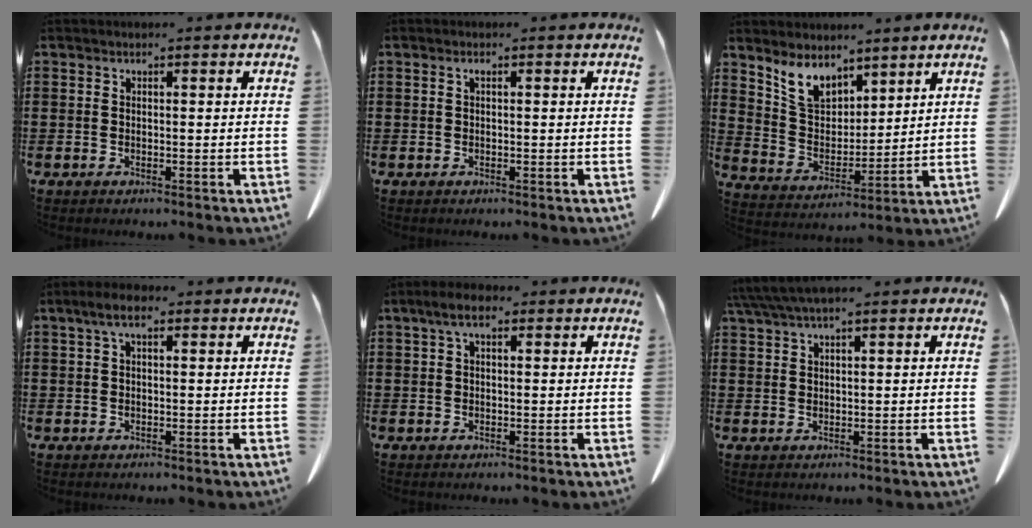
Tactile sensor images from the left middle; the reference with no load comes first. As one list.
[{"total": 0.5, "force": [0.0, 0.2, 0.5], "torque": [-0.012, 0.002, 0.001]}, {"total": 7.6, "force": [6.0, 3.7, 2.8], "torque": [-0.080, -0.011, 0.114]}, {"total": 3.5, "force": [1.5, 1.2, 3.0], "torque": [-0.063, 0.010, 0.024]}, {"total": 3.9, "force": [1.9, 1.5, 3.0], "torque": [-0.065, 0.010, 0.032]}, {"total": 3.6, "force": [2.8, 0.2, 2.3], "torque": [-0.051, -0.002, 0.053]}]